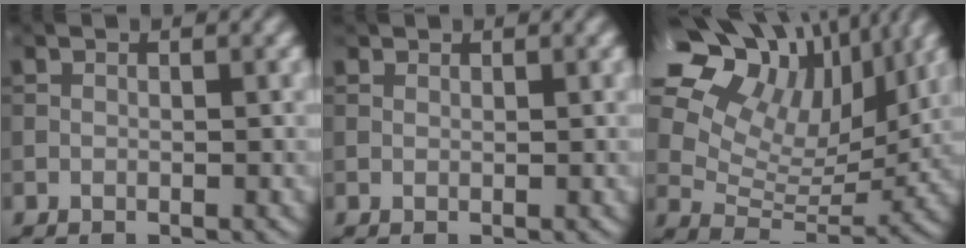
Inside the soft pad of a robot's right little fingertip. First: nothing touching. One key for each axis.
{"total": 0.7, "fx": 0.7, "fy": 0.2, "fz": 0.2, "tx": -0.004, "ty": 0.002, "tz": 0.013}
{"total": 17.6, "fx": 10.5, "fy": 9.9, "fz": 10.2, "tx": -0.218, "ty": 0.061, "tz": 0.168}